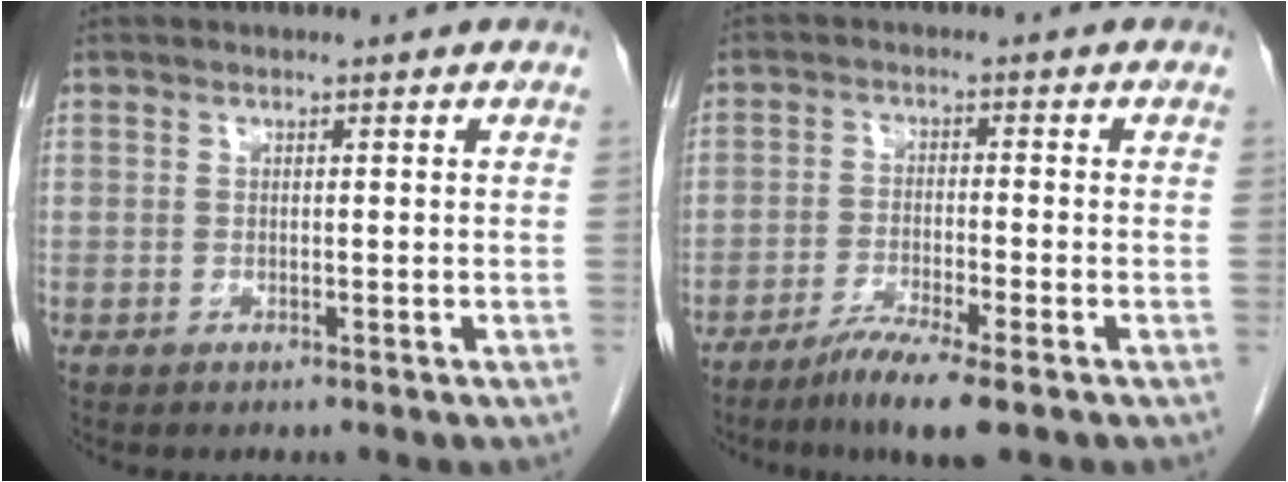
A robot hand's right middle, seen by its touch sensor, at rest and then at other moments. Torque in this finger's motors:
{"motor_torque": [0.89, -0.71, 0.29, 0.03]}